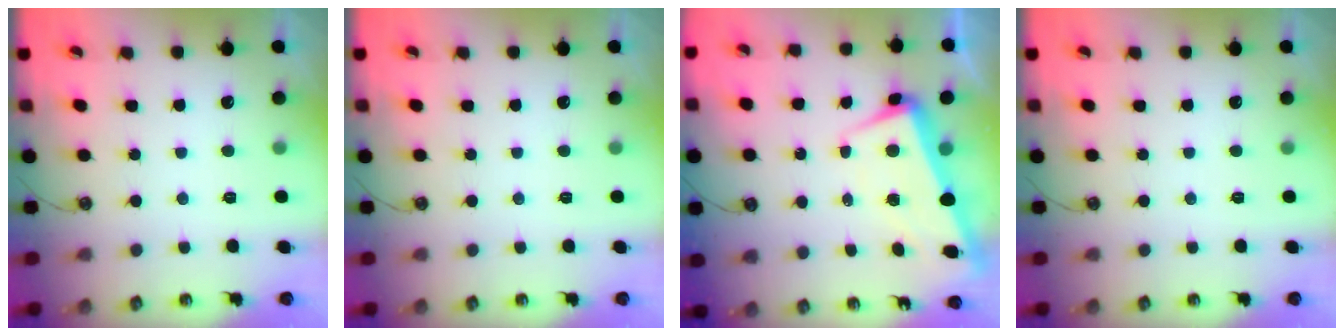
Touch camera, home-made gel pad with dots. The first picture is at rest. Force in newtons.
{"total": 0.0}
{"total": 1.3, "press": 0.4, "slide": 1.2}
{"total": 0.0}